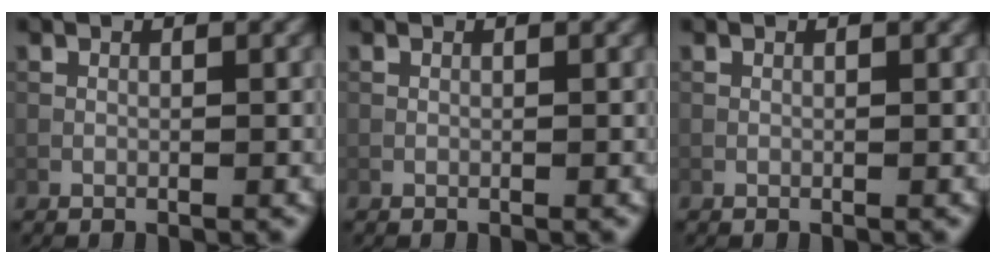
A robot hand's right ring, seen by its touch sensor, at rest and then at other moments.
{"total": 0.0}
{"total": 0.0}